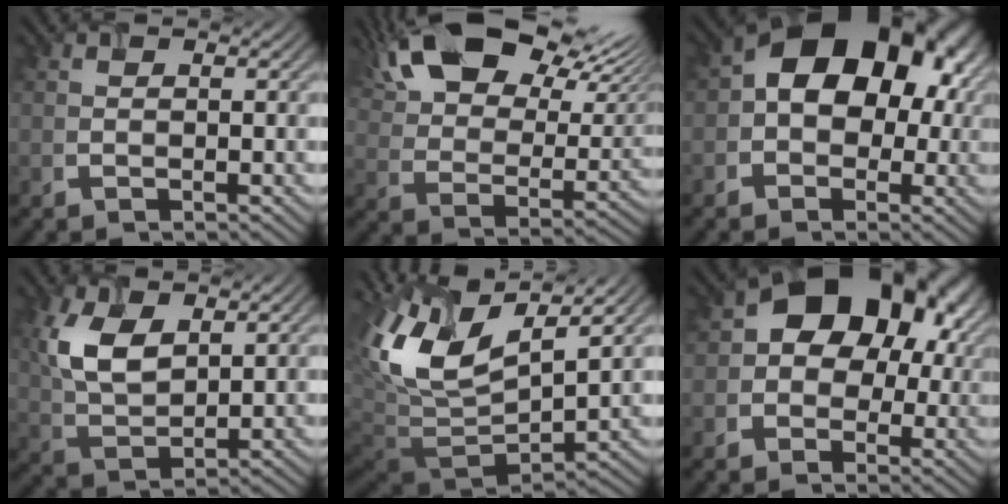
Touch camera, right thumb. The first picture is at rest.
{"total": 18.3, "force": [11.9, 8.7, 10.8], "torque": [-0.232, 0.035, 0.182]}
{"total": 13.6, "force": [1.3, 10.2, 8.9], "torque": [-0.090, 0.015, 0.004]}
{"total": 7.1, "force": [2.6, 3.8, 5.4], "torque": [-0.129, -0.002, 0.061]}
{"total": 13.0, "force": [4.3, 6.8, 10.3], "torque": [-0.226, 0.009, 0.081]}
{"total": 12.2, "force": [2.4, 9.5, 7.3], "torque": [-0.070, 0.017, 0.016]}